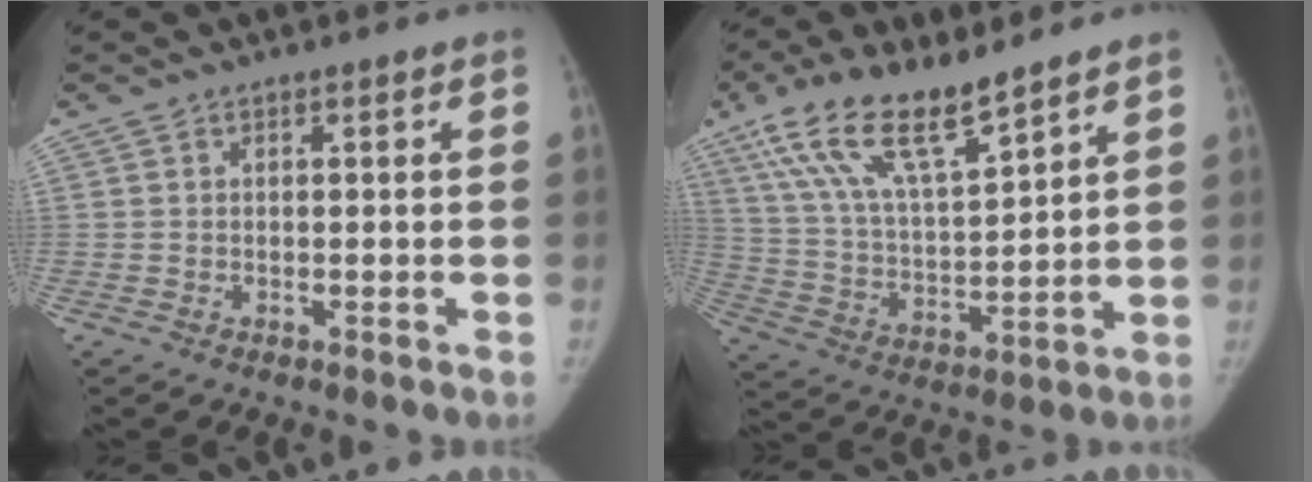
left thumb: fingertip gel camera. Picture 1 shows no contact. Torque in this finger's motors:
{"motor_torque": [1.24, 0.49, 1.45, -1.32, 0.53]}